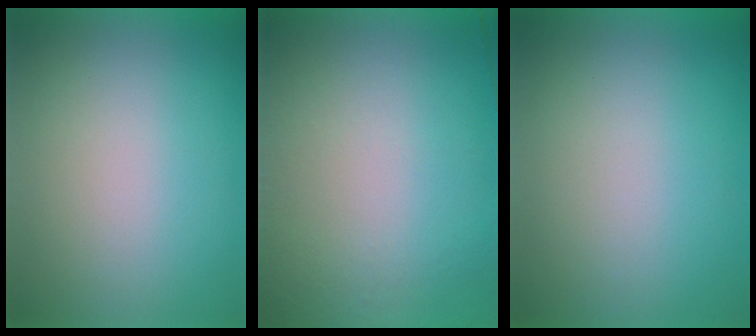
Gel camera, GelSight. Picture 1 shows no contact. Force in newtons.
{"total": 5.5}
{"total": 0.0}